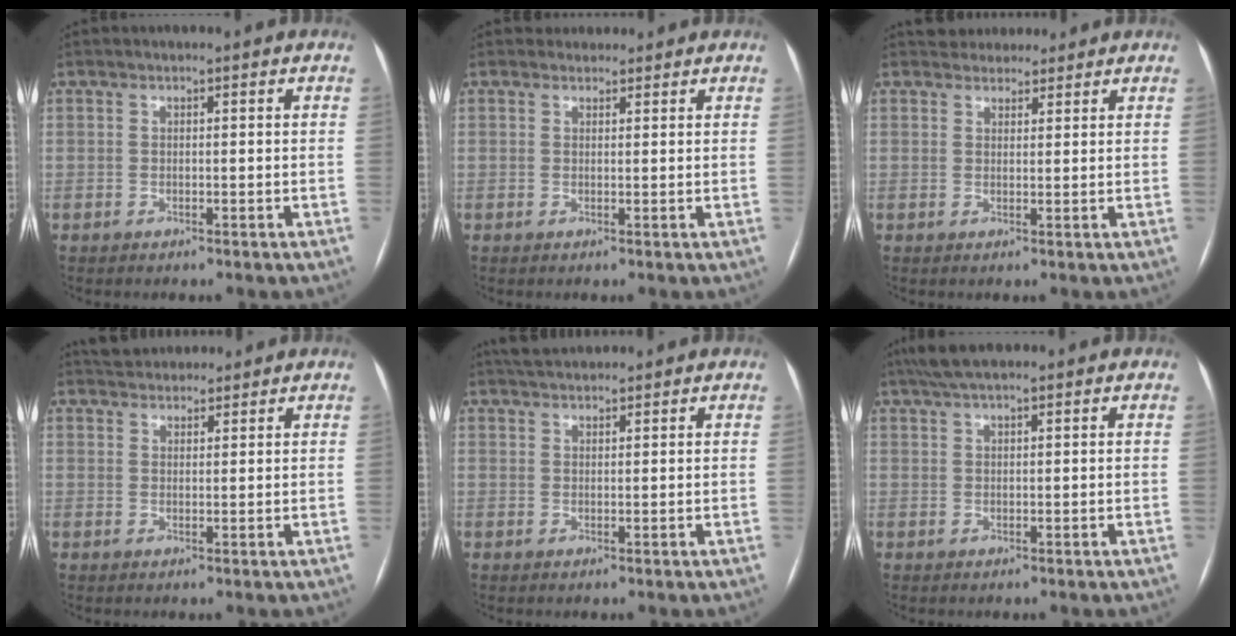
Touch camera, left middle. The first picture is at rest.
{"total": 1.9, "force": [1.6, 0.9, -0.3], "torque": [0.007, 0.010, 0.022]}
{"total": 4.5, "force": [4.1, 1.9, 0.3], "torque": [0.002, 0.016, 0.057]}
{"total": 5.6, "force": [5.2, 1.8, 1.1], "torque": [-0.014, 0.029, 0.079]}
{"total": 4.1, "force": [3.9, 0.7, 1.3], "torque": [-0.024, 0.030, 0.069]}
{"total": 5.4, "force": [4.3, 0.9, 3.2], "torque": [-0.060, 0.031, 0.077]}